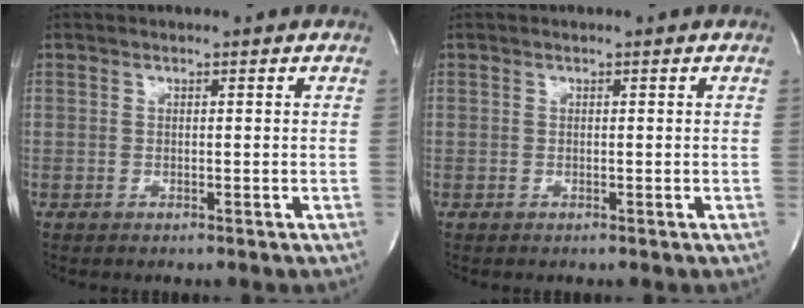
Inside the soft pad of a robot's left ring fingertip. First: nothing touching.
{"total": 0.0}